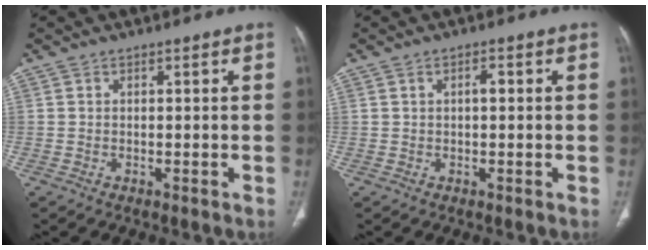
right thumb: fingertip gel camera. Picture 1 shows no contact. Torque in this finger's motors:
{"motor_torque": [0.02, 0.81, 0.33, 0.46, 0.03]}